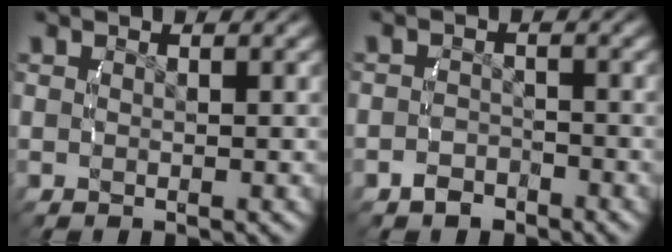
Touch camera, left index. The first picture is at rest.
{"total": 1.9, "force": [-1.6, 0.9, 0.0], "torque": [0.002, -0.005, -0.027]}